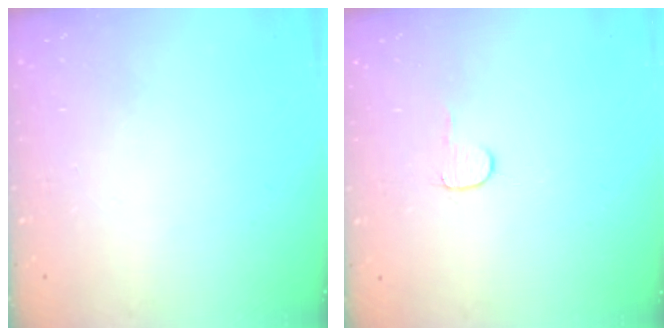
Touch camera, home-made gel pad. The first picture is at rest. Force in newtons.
{"total": 4.4, "press": 4.4, "slide": 0.3}